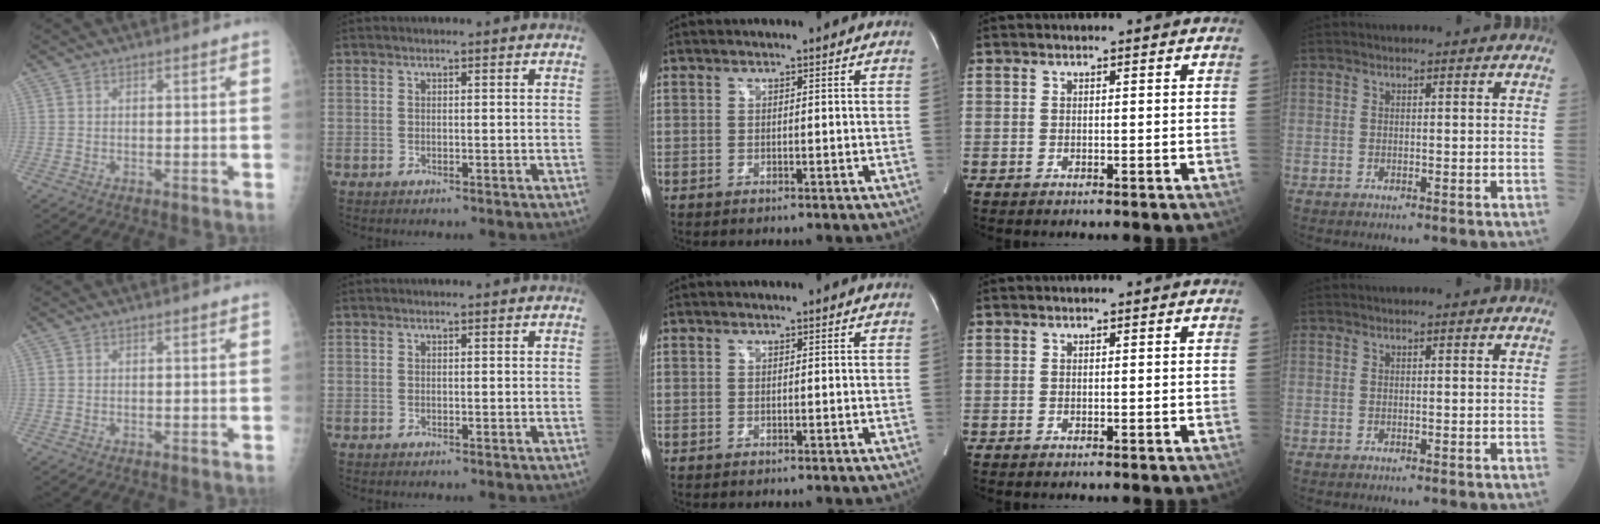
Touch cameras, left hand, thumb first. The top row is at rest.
{}